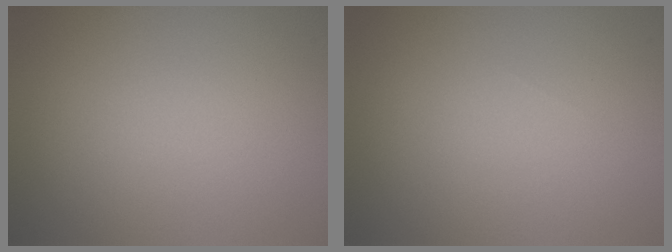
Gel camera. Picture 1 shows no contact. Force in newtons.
{"total": 0.0}